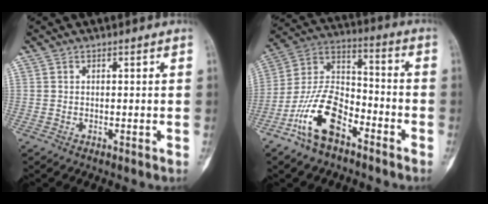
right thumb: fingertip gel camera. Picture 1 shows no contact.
{"total": 14.5, "force": [-8.1, 7.4, 9.4], "torque": [-0.176, 0.064, -0.162]}